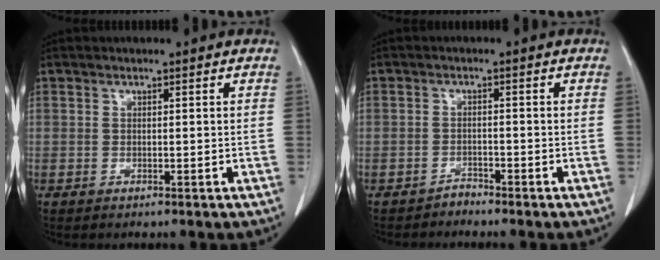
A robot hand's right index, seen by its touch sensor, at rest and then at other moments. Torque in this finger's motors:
{"motor_torque": [-0.50, 0.01, -0.35, -0.11]}